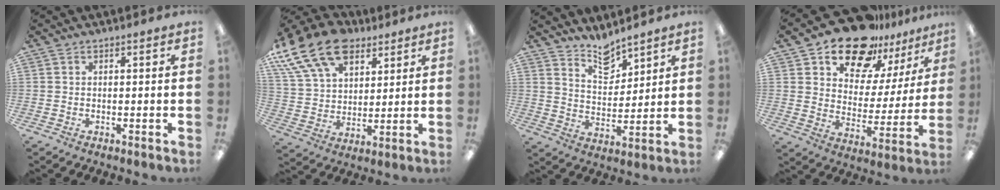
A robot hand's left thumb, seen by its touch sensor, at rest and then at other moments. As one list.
[{"total": 19.6, "force": [11.6, 12.1, 10.1], "torque": [-0.208, -0.051, 0.213]}, {"total": 8.1, "force": [7.1, 3.3, 2.1], "torque": [-0.026, -0.050, 0.129]}, {"total": 18.2, "force": [15.1, 8.3, 5.8], "torque": [-0.102, -0.116, 0.271]}]